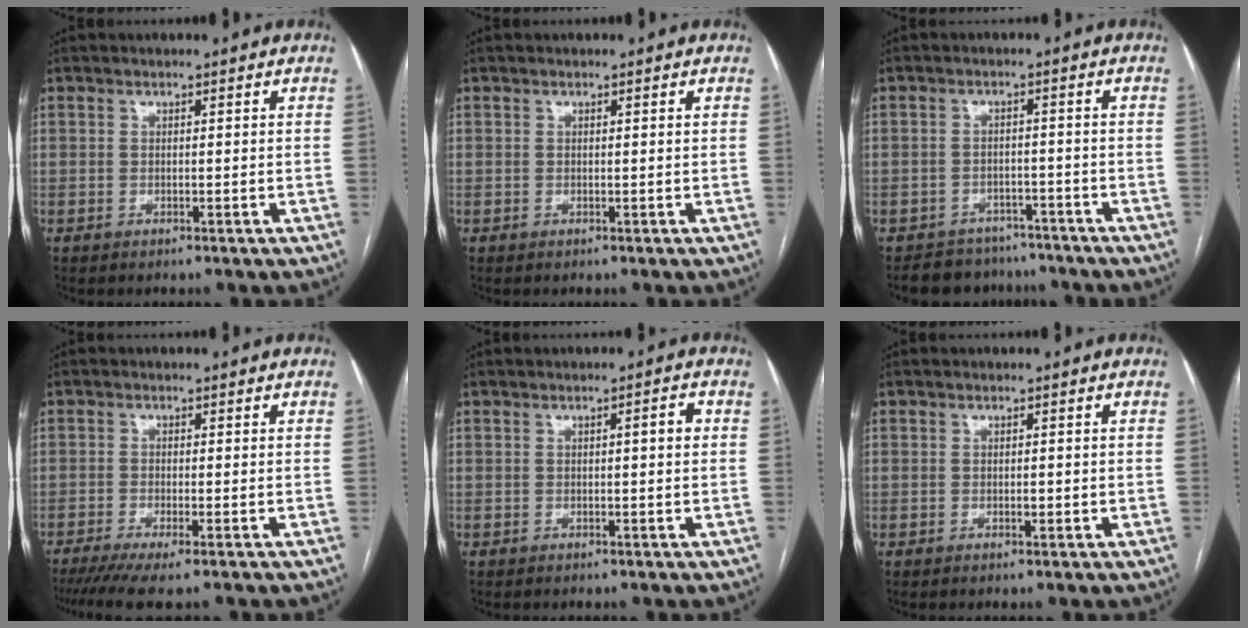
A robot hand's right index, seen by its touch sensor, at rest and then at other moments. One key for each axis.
{"total": 0.0}
{"total": 6.7, "fx": -5.9, "fy": 3.3, "fz": -0.3, "tx": 0.019, "ty": 0.016, "tz": -0.079}
{"total": 6.5, "fx": -5.0, "fy": 0.2, "fz": 4.1, "tx": -0.057, "ty": -0.014, "tz": -0.082}
{"total": 1.7, "fx": 0.1, "fy": 0.2, "fz": 1.7, "tx": -0.023, "ty": 0.005, "tz": 0.002}
{"total": 0.9, "fx": -0.2, "fy": 0.5, "fz": 0.8, "tx": -0.012, "ty": 0.001, "tz": -0.001}